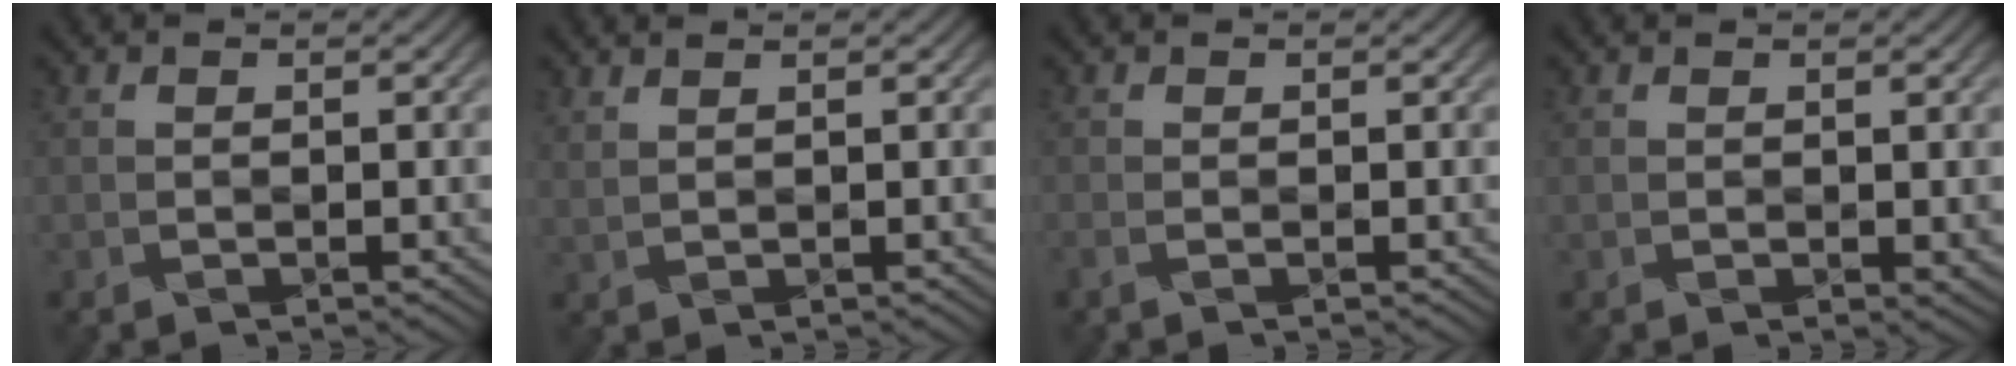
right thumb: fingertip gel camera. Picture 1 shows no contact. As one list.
[{"total": 1.7, "force": [1.4, 0.3, 0.8], "torque": [-0.010, -0.006, 0.020]}, {"total": 1.0, "force": [-0.4, 0.2, 0.9], "torque": [-0.023, -0.001, -0.010]}, {"total": 1.0, "force": [0.5, 0.3, 0.7], "torque": [-0.011, -0.002, 0.012]}]